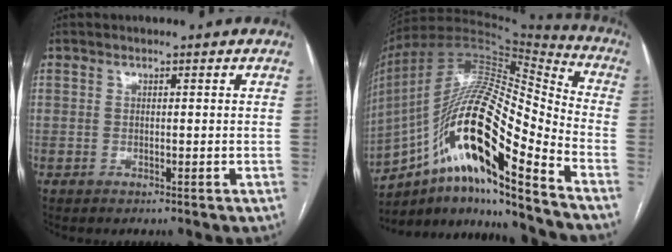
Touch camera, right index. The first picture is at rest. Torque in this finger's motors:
{"motor_torque": [1.15, -0.99, 0.77, 0.21]}